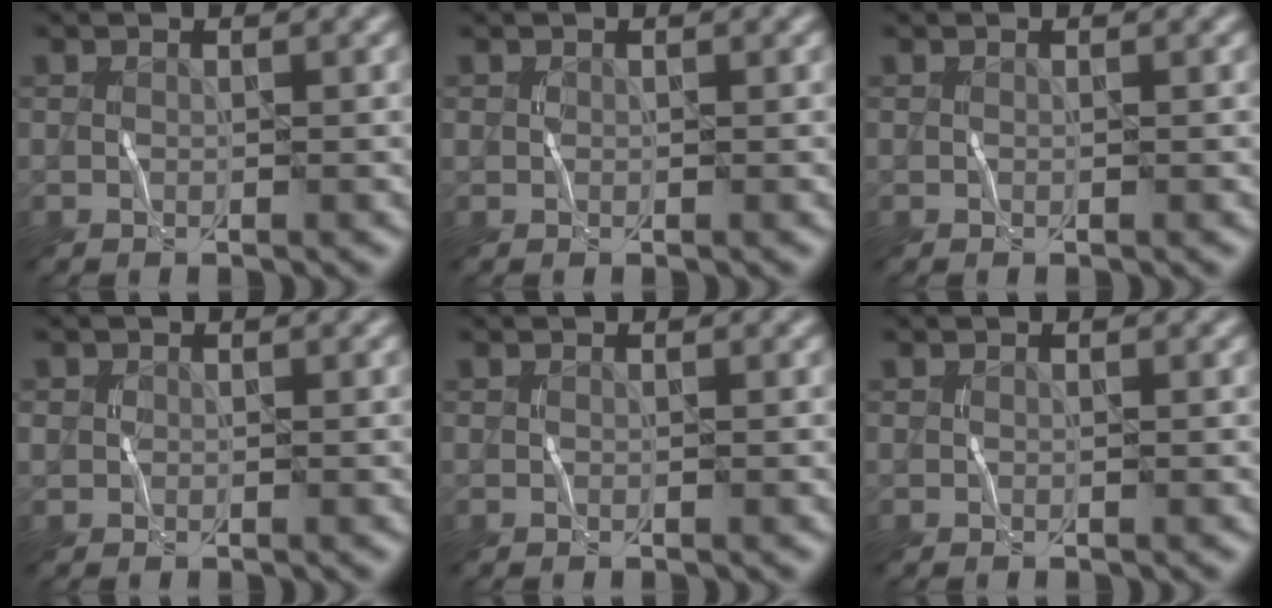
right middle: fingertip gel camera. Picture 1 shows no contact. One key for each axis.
{"total": 0.0}
{"total": 0.0}
{"total": 0.6, "fx": 0.1, "fy": 0.6, "fz": 0.1, "tx": 0.001, "ty": 0.000, "tz": -0.001}
{"total": 0.0}
{"total": 0.0}